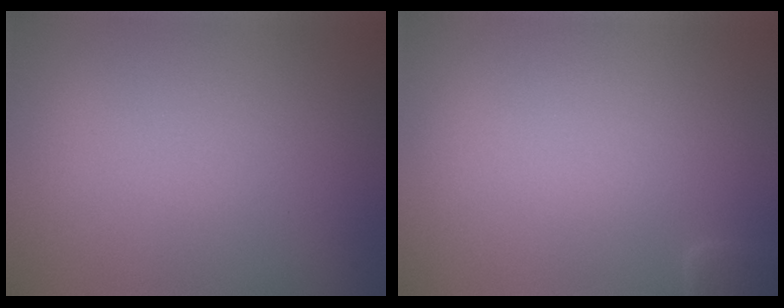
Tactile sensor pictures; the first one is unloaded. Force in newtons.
{"total": 0.8, "press": 0.8, "slide": 0.1}